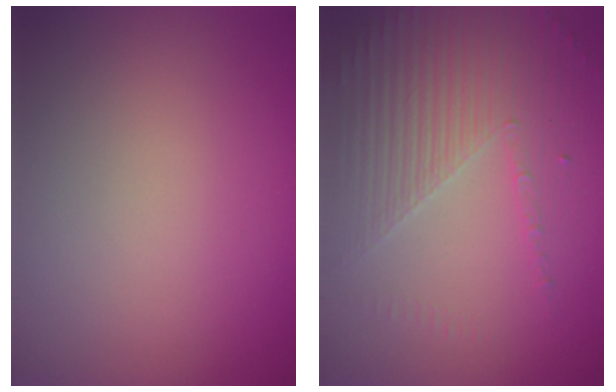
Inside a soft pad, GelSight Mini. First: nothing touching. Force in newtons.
{"total": 3.7, "press": 3.3, "slide": 1.5}